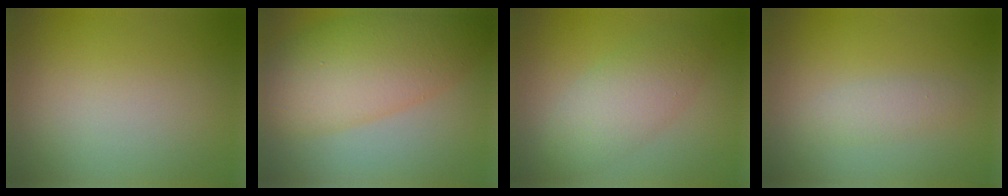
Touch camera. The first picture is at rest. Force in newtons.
{"total": 6.6, "press": 6.6, "slide": 0.2}
{"total": 4.4, "press": 4.4, "slide": 0.2}
{"total": 1.4, "press": 1.4, "slide": 0.1}